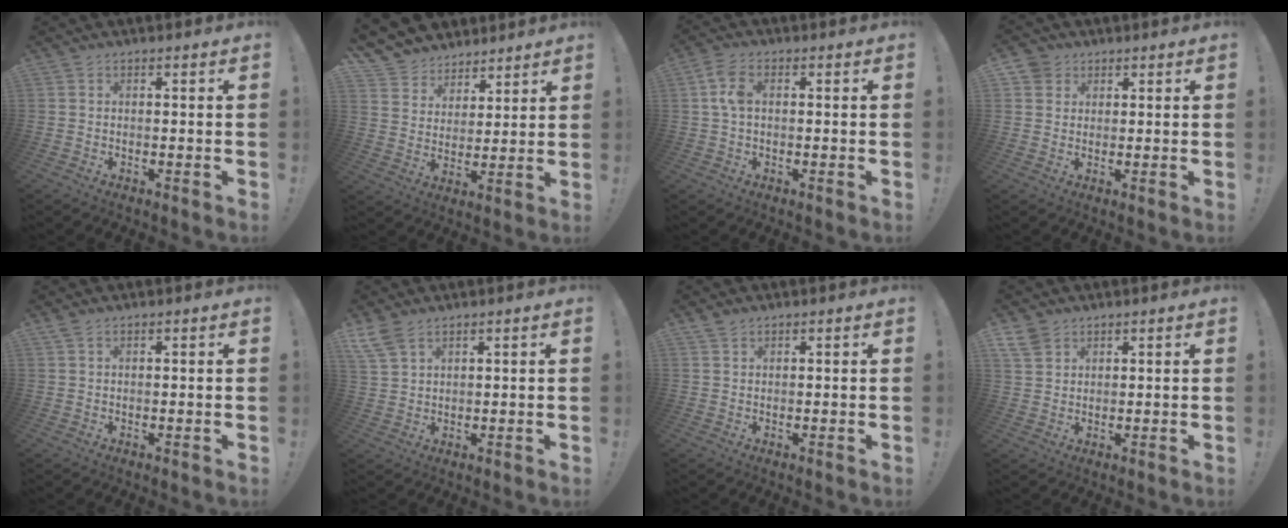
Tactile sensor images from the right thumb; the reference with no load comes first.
{"total": 8.5, "force": [6.1, 5.8, 0.6], "torque": [-0.014, -0.055, 0.125]}
{"total": 5.7, "force": [0.8, 3.5, 4.4], "torque": [-0.088, 0.006, 0.014]}
{"total": 4.1, "force": [2.1, 3.5, 0.5], "torque": [-0.006, -0.008, 0.040]}
{"total": 1.2, "force": [0.9, 0.4, 0.7], "torque": [-0.014, 0.001, 0.017]}
{"total": 5.8, "force": [4.2, 2.4, 3.2], "torque": [-0.060, -0.018, 0.083]}
{"total": 1.6, "force": [1.4, 0.7, 0.4], "torque": [-0.002, -0.008, 0.026]}
{"total": 4.9, "force": [3.4, 3.1, 1.7], "torque": [-0.026, -0.017, 0.066]}